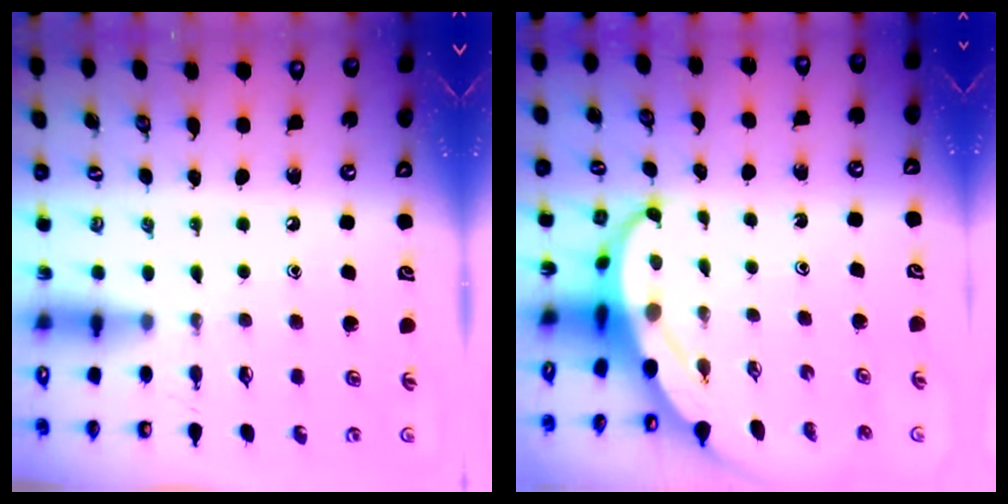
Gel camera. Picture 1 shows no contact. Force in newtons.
{"total": 6.1, "press": 6.0, "slide": 1.5}